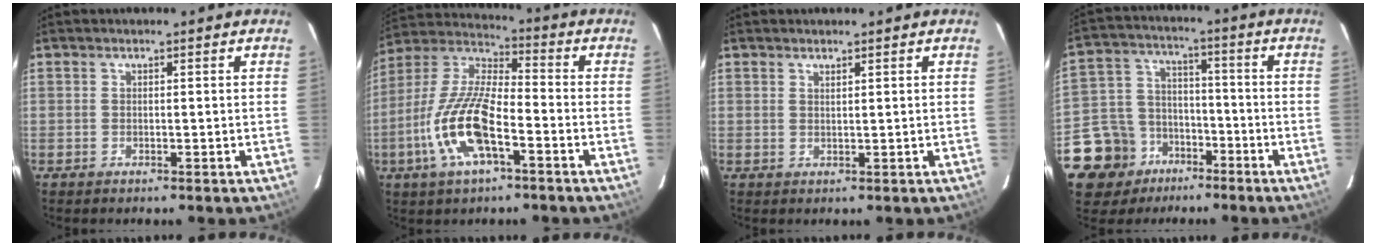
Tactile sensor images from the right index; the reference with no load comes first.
{"total": 15.5, "force": [-6.2, 5.1, 13.2], "torque": [-0.278, -0.007, -0.125]}
{"total": 0.8, "force": [0.7, 0.1, 0.4], "torque": [-0.006, 0.000, 0.012]}
{"total": 13.5, "force": [-8.4, 10.1, 3.0], "torque": [-0.101, 0.041, -0.136]}